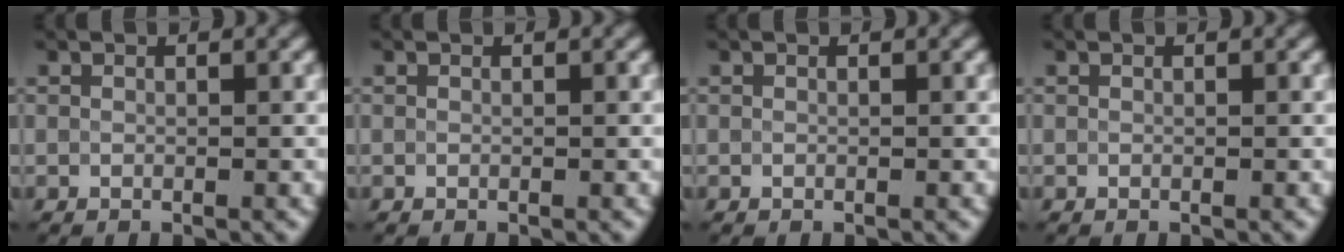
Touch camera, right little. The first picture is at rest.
{"total": 0.0}
{"total": 0.0}
{"total": 0.0}